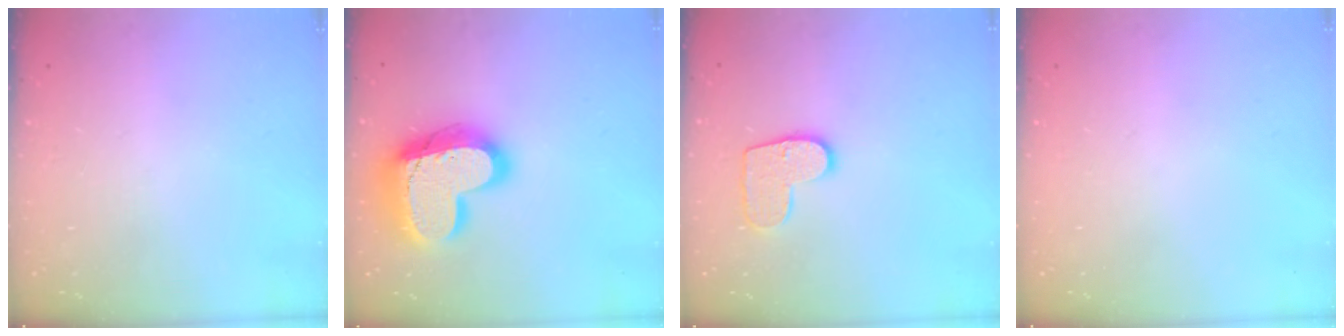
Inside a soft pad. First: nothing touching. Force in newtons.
{"total": 21.7, "press": 21.6, "slide": 1.9}
{"total": 10.0, "press": 10.0, "slide": 0.5}
{"total": 0.0}